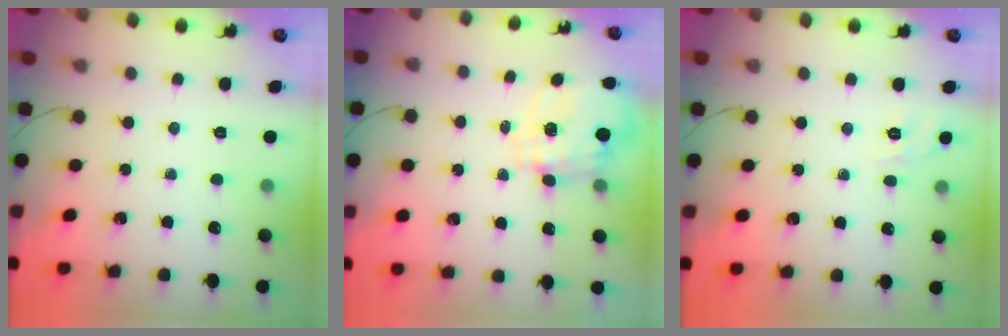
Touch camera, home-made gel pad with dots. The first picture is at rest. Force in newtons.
{"total": 2.9, "press": 2.7, "slide": 1.1}
{"total": 1.7, "press": 0.0, "slide": 1.7}